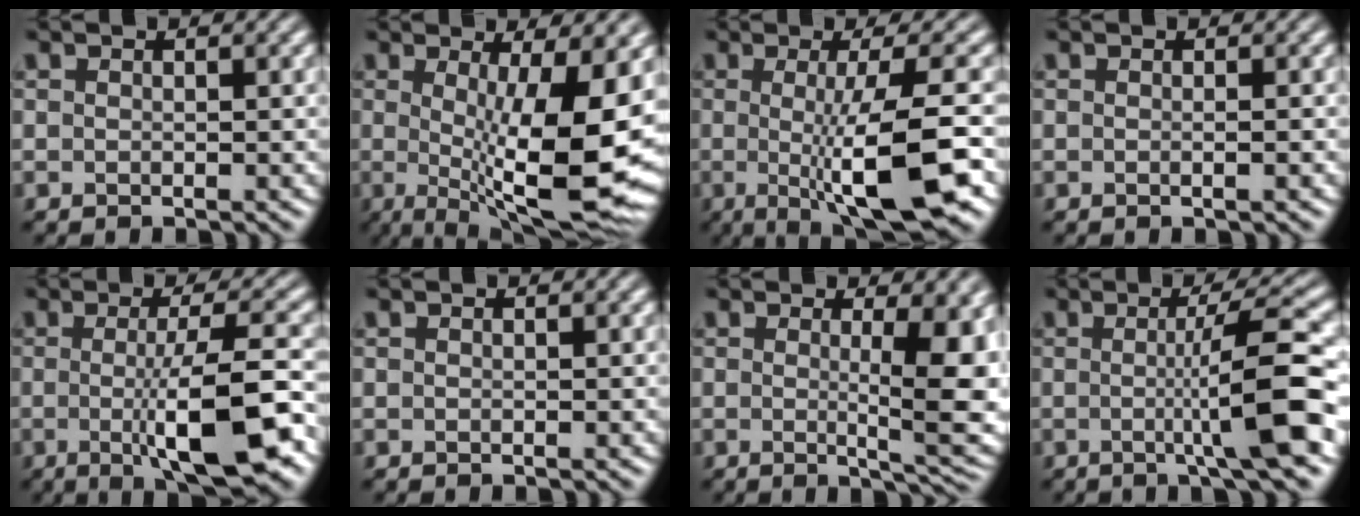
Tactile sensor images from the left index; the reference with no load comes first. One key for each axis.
{"total": 12.7, "fx": -0.3, "fy": 3.4, "fz": 12.3, "tx": -0.170, "ty": -0.019, "tz": -0.002}
{"total": 9.2, "fx": -1.3, "fy": 1.9, "fz": 8.9, "tx": -0.118, "ty": -0.015, "tz": -0.020}
{"total": 1.0, "fx": 0.0, "fy": 0.5, "fz": 0.8, "tx": 0.010, "ty": 0.004, "tz": -0.006}
{"total": 8.9, "fx": -1.6, "fy": 1.9, "fz": 8.5, "tx": -0.119, "ty": -0.005, "tz": -0.027}
{"total": 0.0}
{"total": 7.6, "fx": 0.2, "fy": 1.7, "fz": 7.4, "tx": -0.096, "ty": -0.004, "tz": 0.007}
{"total": 7.2, "fx": -0.8, "fy": 0.7, "fz": 7.2, "tx": -0.102, "ty": 0.008, "tz": -0.017}